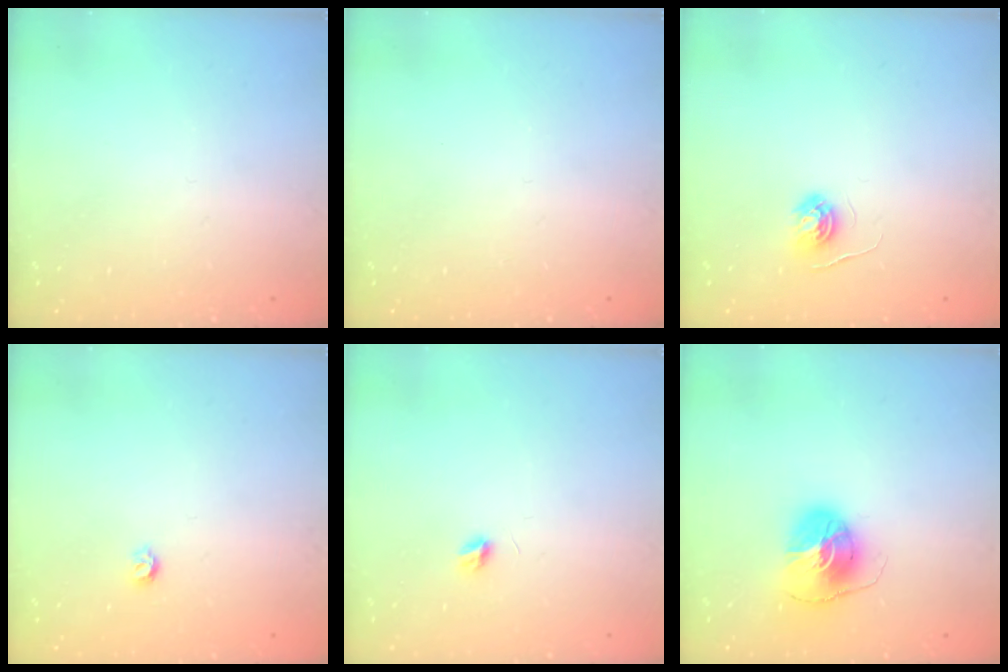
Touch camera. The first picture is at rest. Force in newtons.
{"total": 0.0}
{"total": 4.7, "press": 4.6, "slide": 0.4}
{"total": 3.5, "press": 3.5, "slide": 0.3}
{"total": 3.7, "press": 3.7, "slide": 0.3}
{"total": 8.6, "press": 8.6, "slide": 0.9}